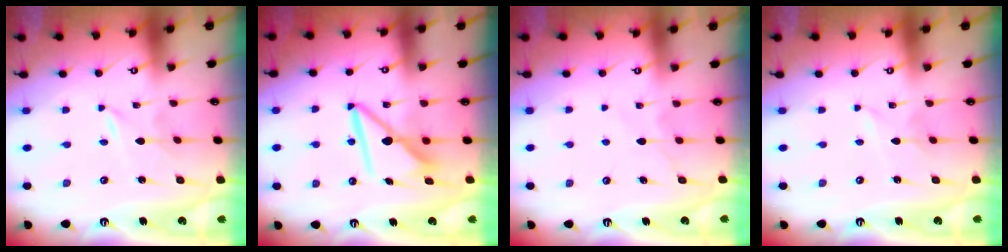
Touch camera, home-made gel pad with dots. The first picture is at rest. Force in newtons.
{"total": 9.9, "press": 9.9, "slide": 0.7}
{"total": 6.1, "press": 6.1, "slide": 0.8}
{"total": 1.7, "press": 1.7, "slide": 0.2}